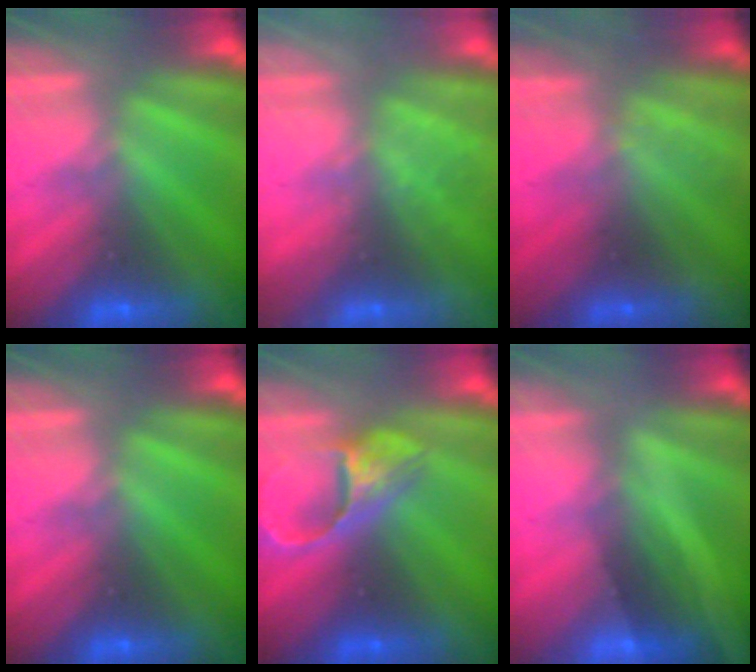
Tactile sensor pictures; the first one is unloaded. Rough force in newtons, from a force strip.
{"total": 2.3}
{"total": 2.2}
{"total": 0.0}
{"total": 4.8}
{"total": 2.1}